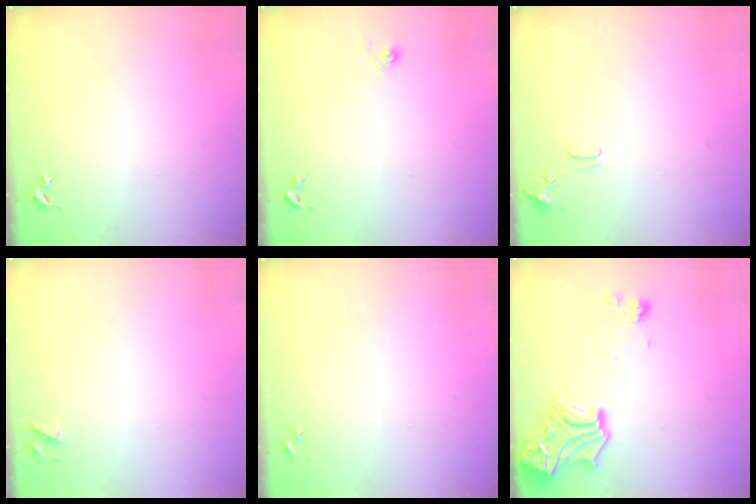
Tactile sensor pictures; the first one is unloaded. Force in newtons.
{"total": 2.8, "press": 2.6, "slide": 1.1}
{"total": 8.1, "press": 8.1, "slide": 0.7}
{"total": 4.1, "press": 4.0, "slide": 0.7}
{"total": 0.0}
{"total": 16.2, "press": 16.2, "slide": 1.5}